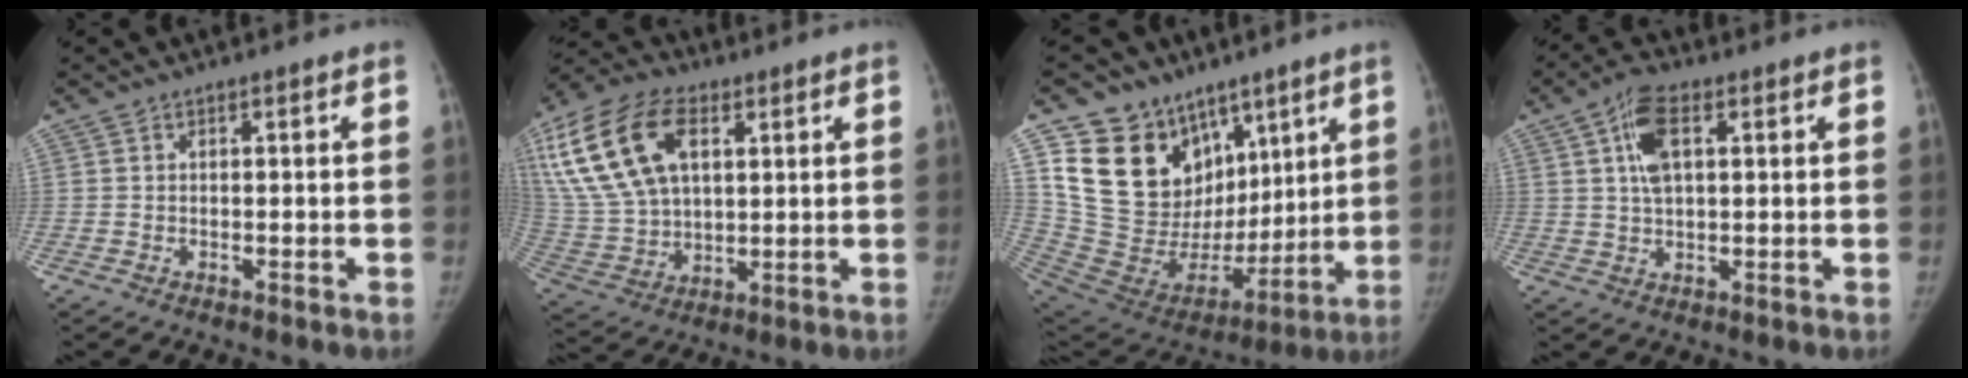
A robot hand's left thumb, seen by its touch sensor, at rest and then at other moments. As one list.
[{"total": 22.7, "force": [8.4, 13.9, 15.9], "torque": [-0.321, 0.003, 0.161]}, {"total": 22.2, "force": [11.0, 16.3, 10.4], "torque": [-0.145, -0.024, 0.223]}, {"total": 7.6, "force": [2.4, 3.8, 6.2], "torque": [-0.112, 0.007, 0.044]}]